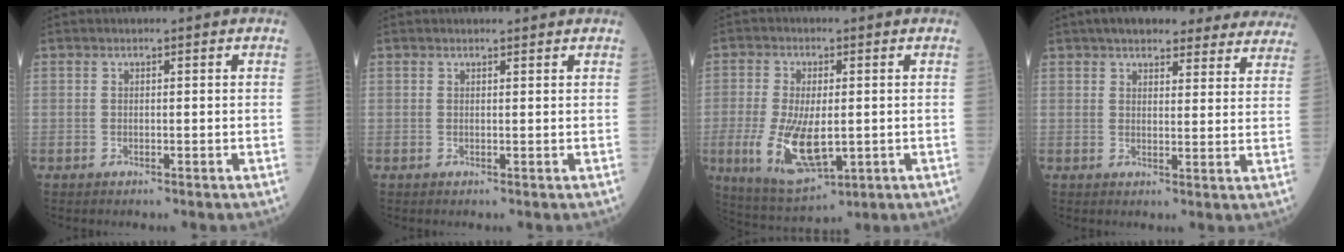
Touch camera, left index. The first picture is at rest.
{"total": 1.4, "force": [1.4, 0.0, 0.3], "torque": [-0.008, 0.001, 0.019]}
{"total": 10.6, "force": [-1.7, 4.4, 9.5], "torque": [-0.190, -0.020, -0.016]}
{"total": 19.2, "force": [16.8, 5.5, 7.3], "torque": [-0.081, 0.022, 0.193]}